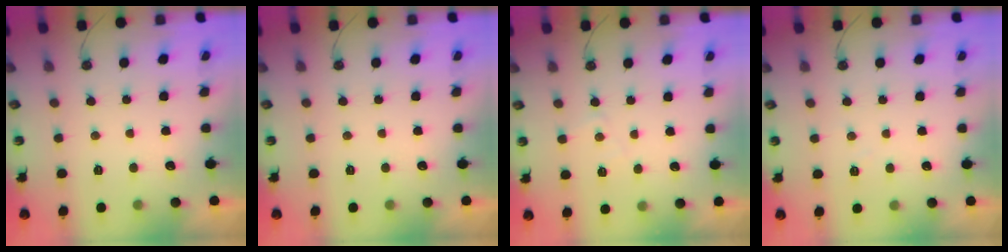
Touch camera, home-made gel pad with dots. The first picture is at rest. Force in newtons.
{"total": 0.0}
{"total": 5.0, "press": 5.0, "slide": 0.7}
{"total": 3.1, "press": 3.1, "slide": 0.6}